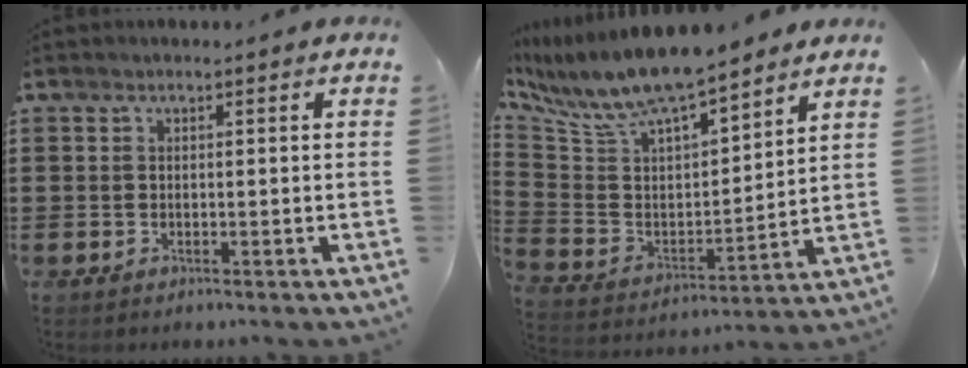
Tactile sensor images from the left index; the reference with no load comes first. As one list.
[{"total": 8.7, "force": [7.9, 1.7, 3.2], "torque": [-0.100, -0.053, 0.136]}]